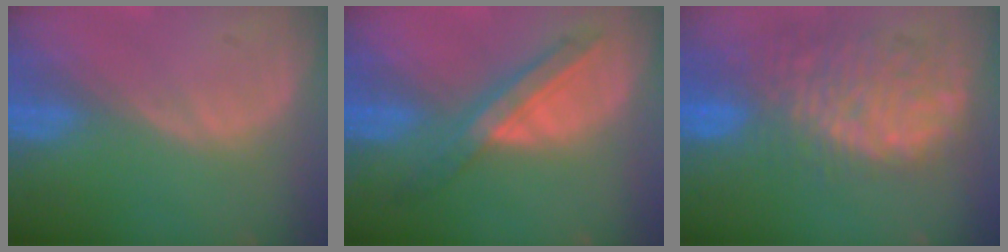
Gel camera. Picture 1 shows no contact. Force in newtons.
{"total": 6.1, "press": 6.0, "slide": 1.0}
{"total": 11.0, "press": 10.1, "slide": 4.3}